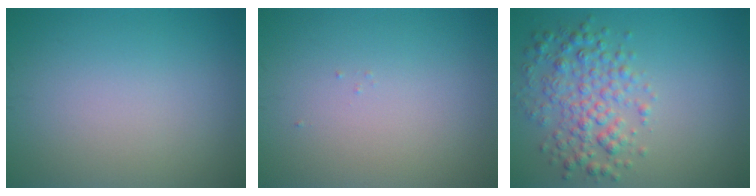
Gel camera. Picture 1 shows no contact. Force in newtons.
{"total": 0.0}
{"total": 4.2, "press": 4.2, "slide": 0.0}